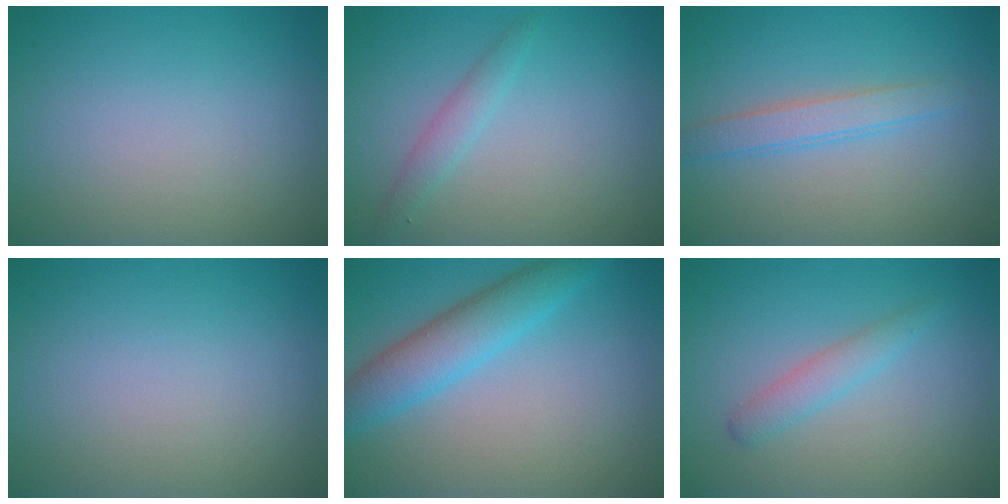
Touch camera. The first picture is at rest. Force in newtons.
{"total": 1.6, "press": 1.6, "slide": 0.1}
{"total": 2.4, "press": 2.4, "slide": 0.1}
{"total": 0.0}
{"total": 4.7, "press": 4.7, "slide": 0.1}
{"total": 1.9, "press": 1.9, "slide": 0.1}